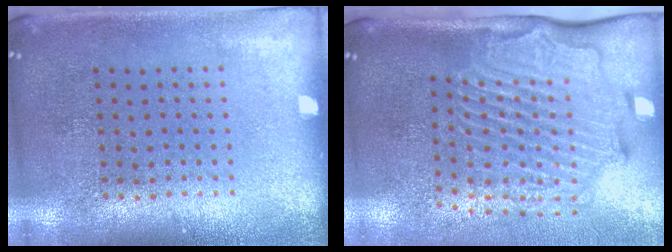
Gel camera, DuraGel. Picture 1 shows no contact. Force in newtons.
{"total": 2.9, "press": 2.2, "slide": 1.9}